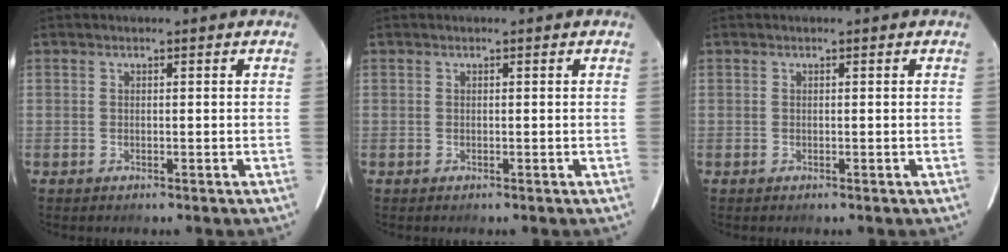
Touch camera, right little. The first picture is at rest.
{"total": 0.0}
{"total": 0.0}